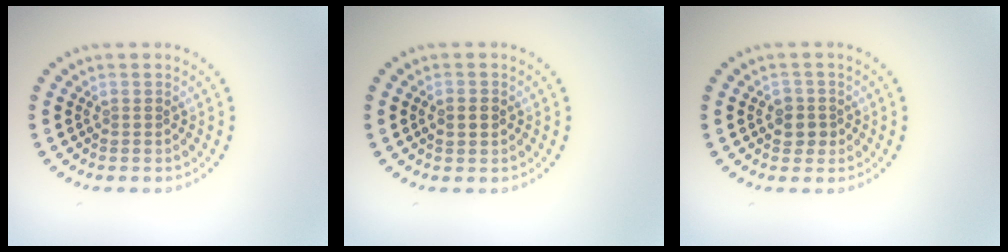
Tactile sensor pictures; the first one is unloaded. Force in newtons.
{"total": 2.1, "press": 2.1, "slide": 0.2}
{"total": 1.7, "press": 1.6, "slide": 0.6}